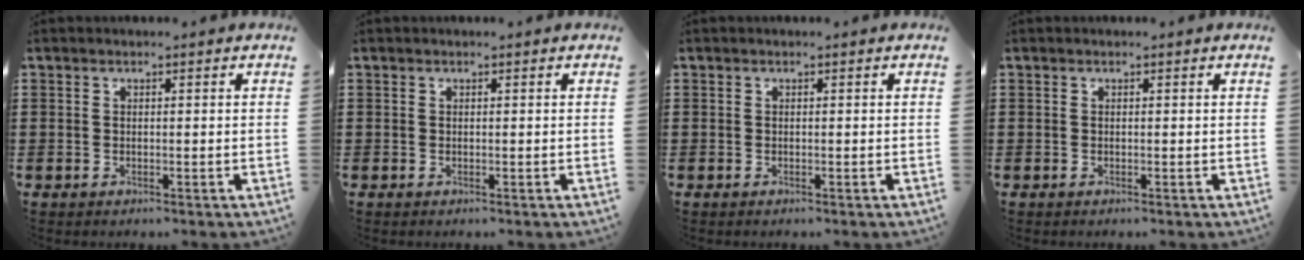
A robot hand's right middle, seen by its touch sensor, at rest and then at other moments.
{"total": 0.0}
{"total": 0.0}
{"total": 0.0}